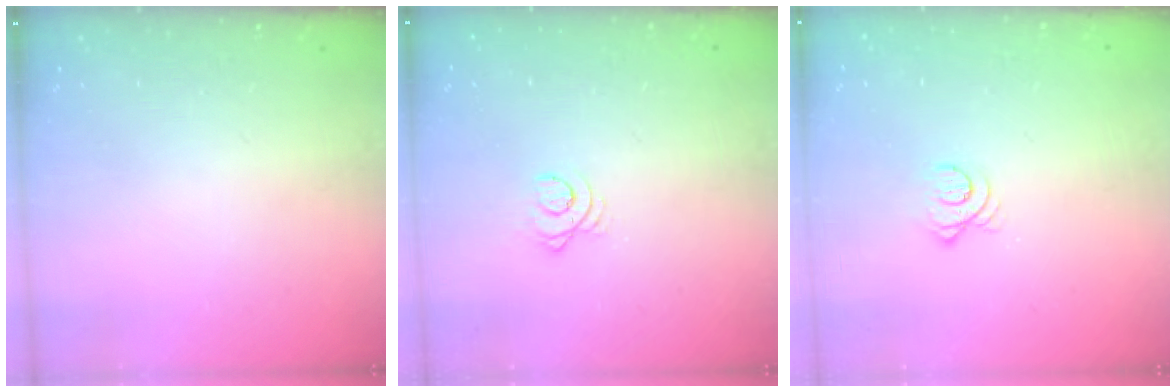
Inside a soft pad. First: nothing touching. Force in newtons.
{"total": 2.7, "press": 2.7, "slide": 0.3}
{"total": 3.1, "press": 3.1, "slide": 0.3}